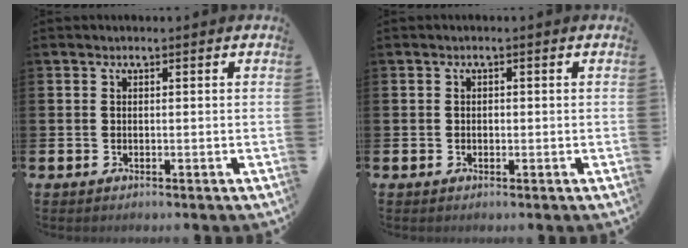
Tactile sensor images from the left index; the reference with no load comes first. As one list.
[{"total": 0.6, "force": [-0.1, 0.5, 0.2], "torque": [-0.005, 0.004, -0.003]}]